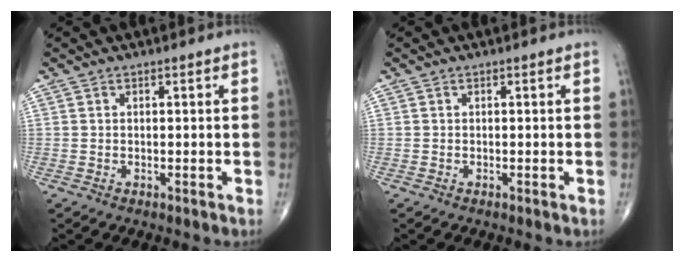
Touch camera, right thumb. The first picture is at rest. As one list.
[{"total": 0.0}]